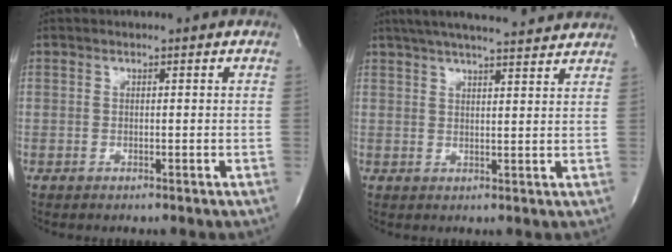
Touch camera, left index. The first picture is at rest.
{"total": 14.7, "force": [13.1, 1.3, 6.6], "torque": [-0.113, 0.031, 0.180]}